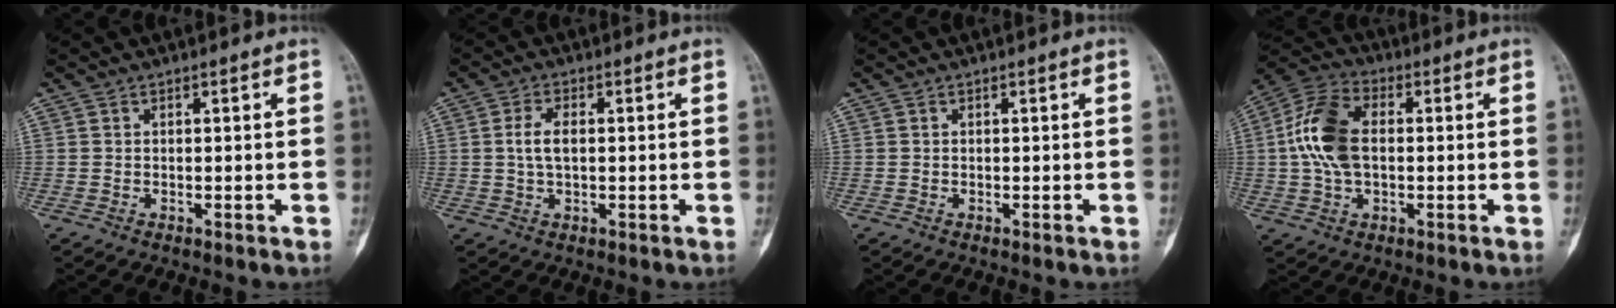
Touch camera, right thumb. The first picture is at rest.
{"total": 4.1, "force": [0.3, 2.0, 3.5], "torque": [-0.073, 0.003, 0.006]}
{"total": 0.0}
{"total": 12.4, "force": [0.7, 7.4, 9.9], "torque": [-0.203, 0.023, 0.008]}